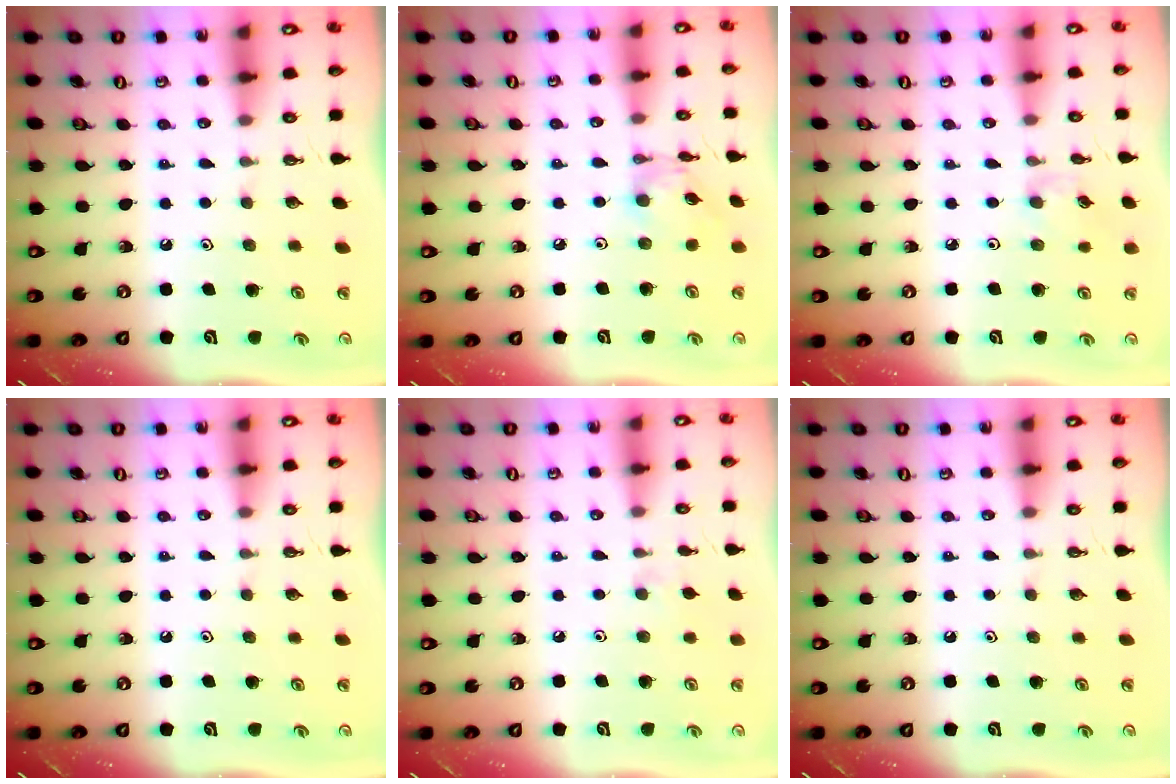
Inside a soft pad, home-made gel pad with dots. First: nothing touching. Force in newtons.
{"total": 4.4, "press": 4.4, "slide": 0.3}
{"total": 3.1, "press": 3.1, "slide": 0.5}
{"total": 0.0}
{"total": 2.4, "press": 2.4, "slide": 0.5}
{"total": 0.0}